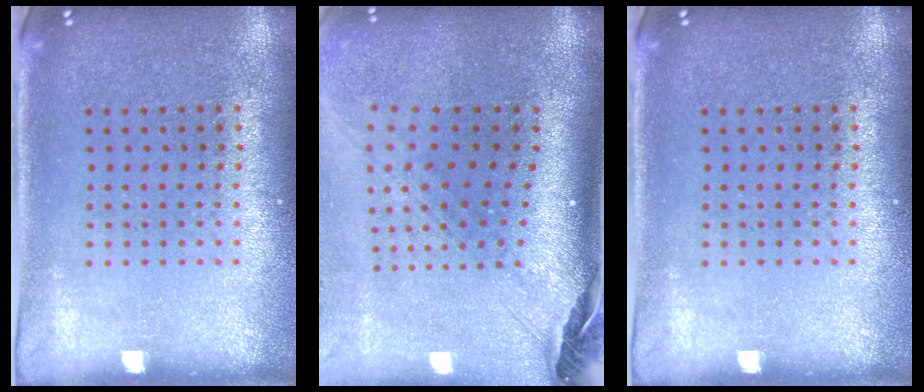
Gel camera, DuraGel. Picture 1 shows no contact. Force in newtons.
{"total": 3.0, "press": 2.1, "slide": 2.1}
{"total": 0.0}